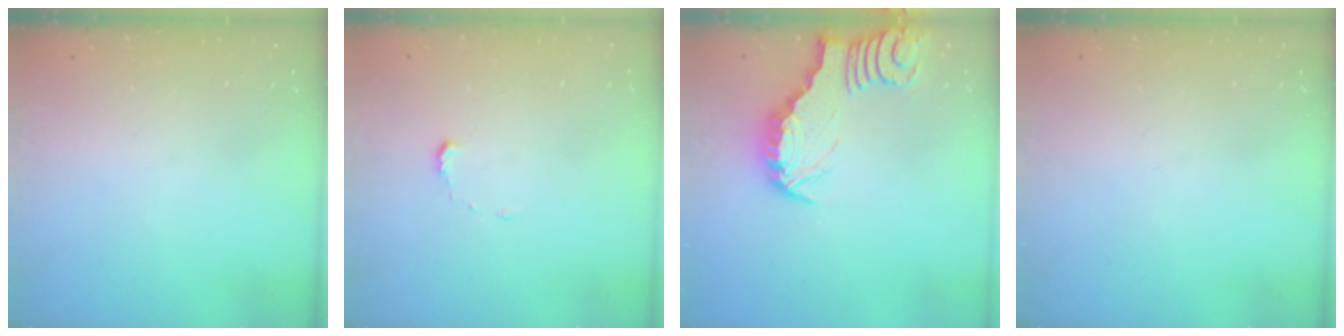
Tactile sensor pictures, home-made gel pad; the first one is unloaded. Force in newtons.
{"total": 5.2, "press": 5.2, "slide": 0.4}
{"total": 2.6, "press": 2.6, "slide": 0.2}
{"total": 0.0}